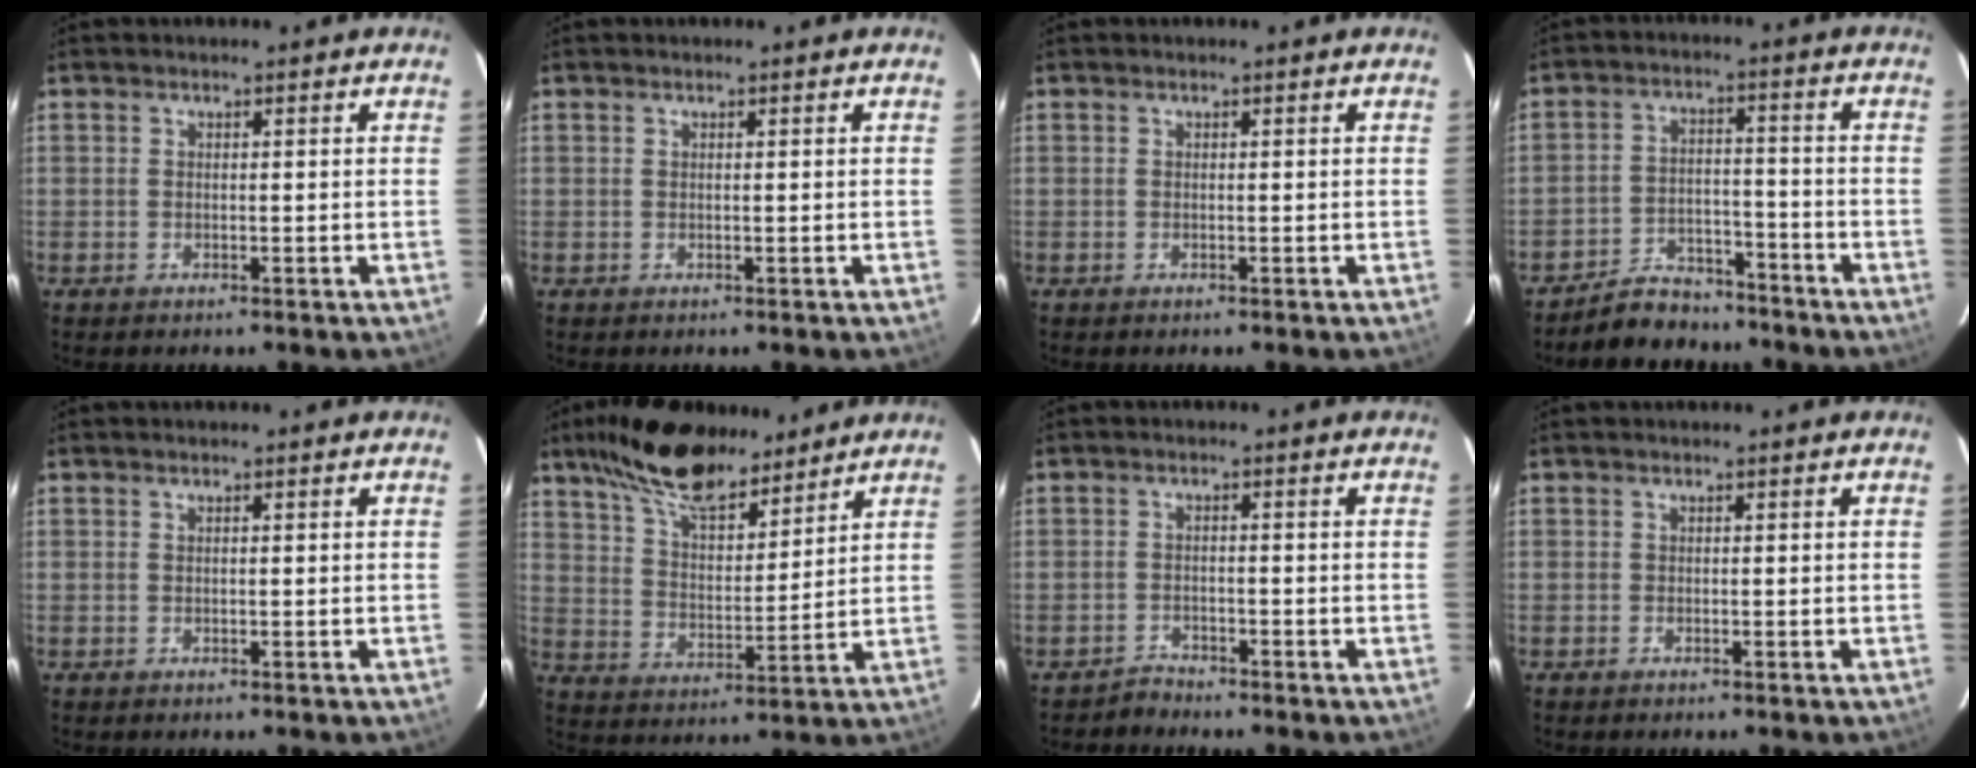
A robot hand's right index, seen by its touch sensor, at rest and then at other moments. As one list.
[{"total": 0.0}, {"total": 0.0}, {"total": 9.1, "force": [-8.0, 4.0, 1.9], "torque": [-0.061, 0.014, -0.116]}, {"total": 0.0}, {"total": 17.5, "force": [13.1, 6.5, 9.7], "torque": [-0.176, 0.030, 0.235]}, {"total": 1.9, "force": [-1.8, 0.5, -0.4], "torque": [0.005, 0.005, -0.034]}, {"total": 0.0}]